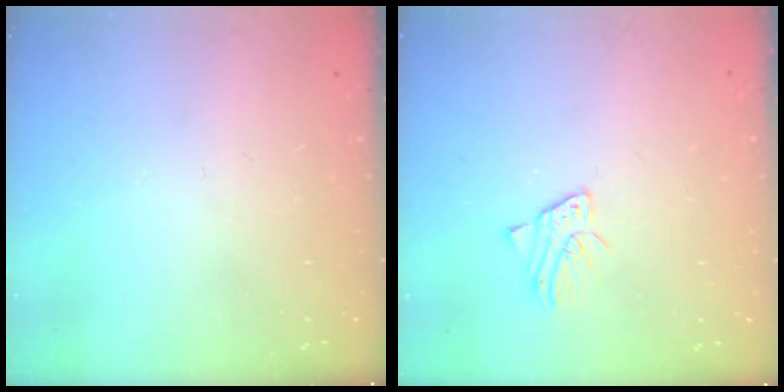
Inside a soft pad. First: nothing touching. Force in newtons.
{"total": 2.3, "press": 2.3, "slide": 0.2}